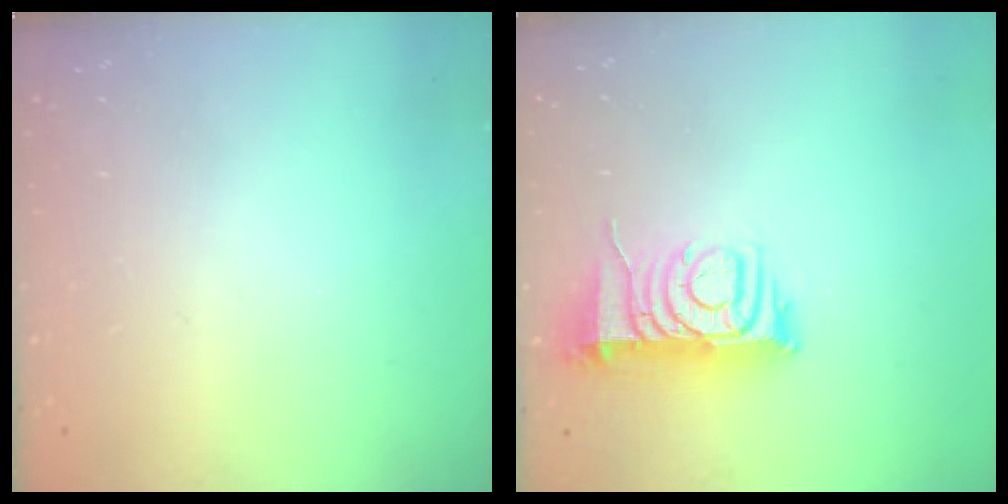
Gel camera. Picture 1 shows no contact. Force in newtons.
{"total": 9.5, "press": 9.5, "slide": 0.7}